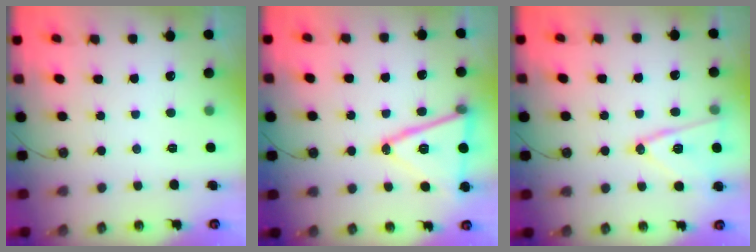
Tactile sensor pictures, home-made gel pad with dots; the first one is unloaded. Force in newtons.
{"total": 17.3, "press": 17.0, "slide": 3.5}
{"total": 13.3, "press": 13.1, "slide": 2.6}